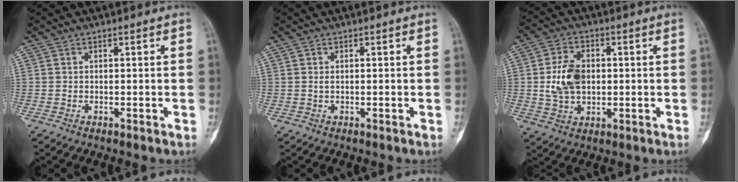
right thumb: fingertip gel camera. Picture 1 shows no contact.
{"total": 0.6, "force": [0.2, 0.4, 0.4], "torque": [-0.006, 0.002, 0.004]}
{"total": 9.3, "force": [0.3, 6.4, 6.7], "torque": [-0.110, 0.006, 0.008]}